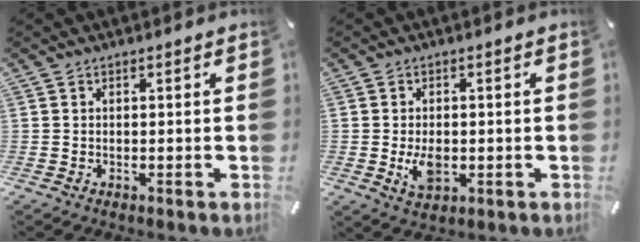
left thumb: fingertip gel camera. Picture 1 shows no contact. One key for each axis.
{"total": 5.2, "fx": -0.8, "fy": 3.2, "fz": 4.0, "tx": -0.080, "ty": -0.005, "tz": -0.016}